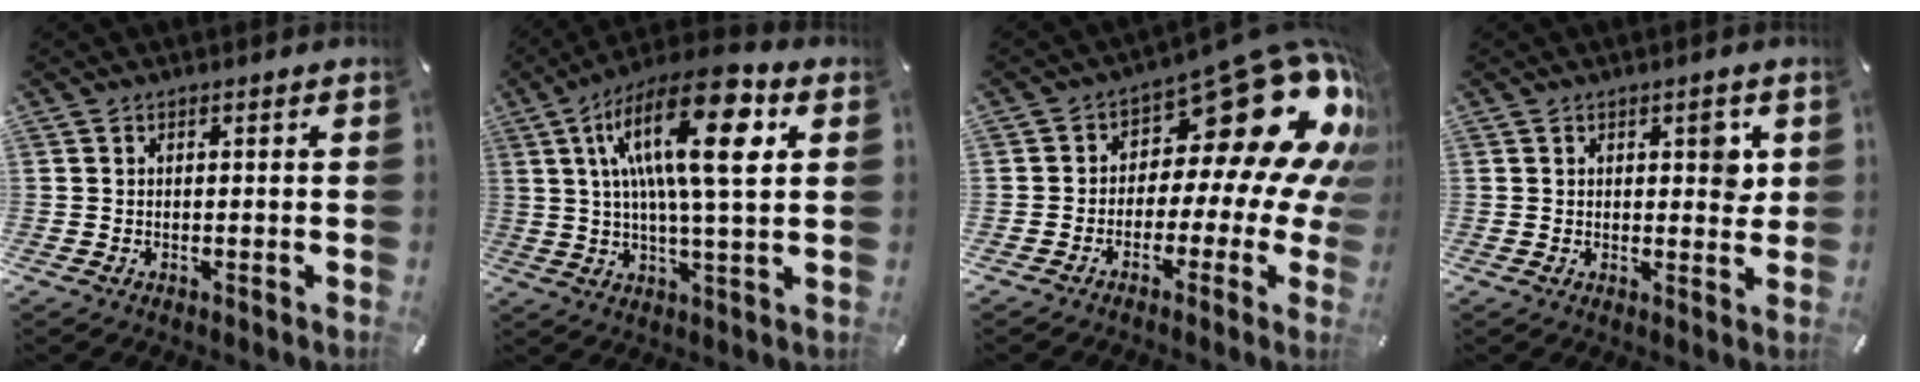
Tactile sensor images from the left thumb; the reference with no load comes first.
{"total": 20.2, "force": [6.4, 5.7, 18.3], "torque": [-0.332, -0.014, 0.088]}
{"total": 21.7, "force": [9.1, 10.7, 16.6], "torque": [-0.229, -0.075, 0.154]}
{"total": 4.1, "force": [1.5, 2.2, 3.1], "torque": [-0.025, -0.009, 0.015]}